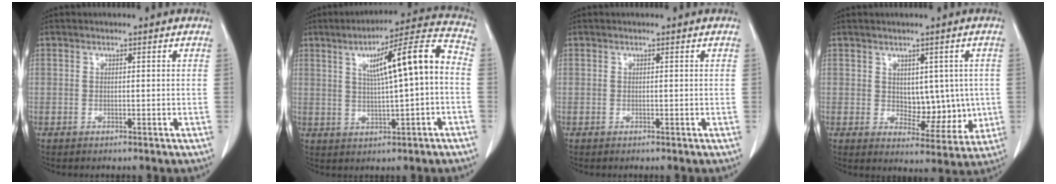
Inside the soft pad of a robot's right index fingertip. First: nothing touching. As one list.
[{"total": 12.3, "force": [1.2, 1.0, 12.2], "torque": [-0.178, 0.029, 0.020]}, {"total": 0.0}, {"total": 6.9, "force": [0.6, 4.4, 5.4], "torque": [-0.058, 0.000, 0.025]}]